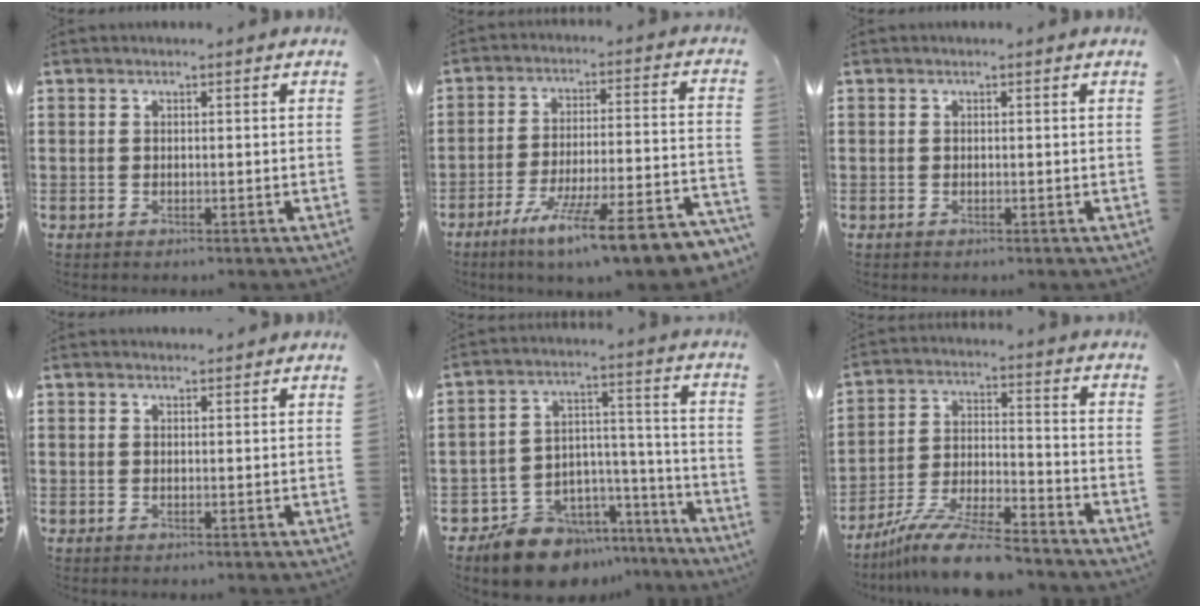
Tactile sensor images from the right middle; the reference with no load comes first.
{"total": 11.3, "force": [-8.7, 0.2, 7.1], "torque": [-0.116, 0.006, -0.162]}
{"total": 0.0}
{"total": 0.9, "force": [0.8, 0.2, 0.0], "torque": [0.005, -0.002, 0.015]}
{"total": 10.3, "force": [-9.2, 4.5, 1.2], "torque": [-0.027, 0.038, -0.170]}
{"total": 10.3, "force": [-9.1, 1.1, 4.8], "torque": [-0.093, 0.016, -0.176]}